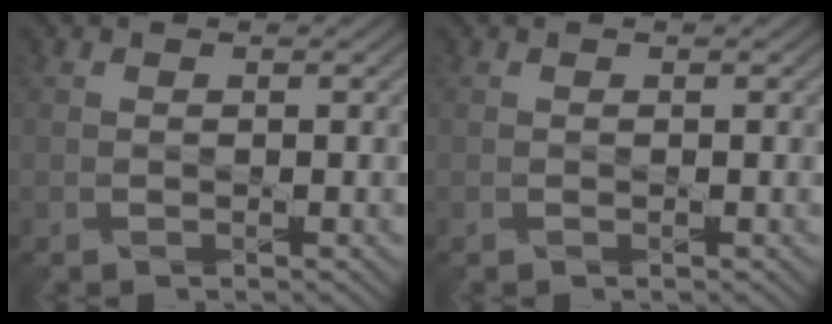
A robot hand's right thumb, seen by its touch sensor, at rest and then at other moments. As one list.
[{"total": 0.0}]